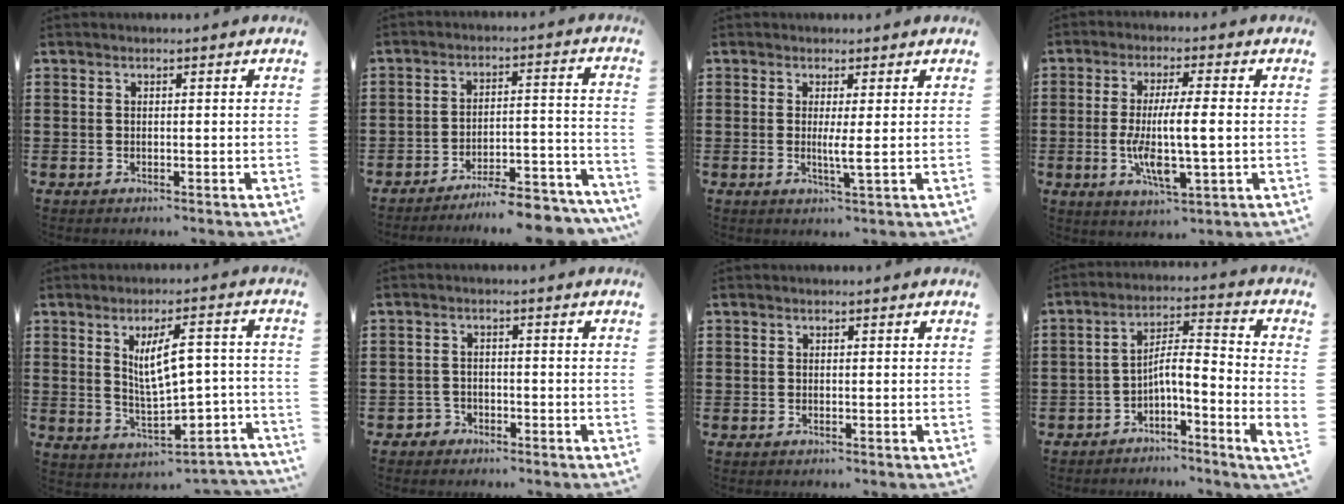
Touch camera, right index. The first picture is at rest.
{"total": 6.8, "force": [-6.5, 0.2, 1.8], "torque": [-0.023, 0.012, -0.126]}
{"total": 2.5, "force": [0.2, -0.3, 2.5], "torque": [-0.038, -0.010, -0.001]}
{"total": 8.7, "force": [-0.7, 1.7, 8.5], "torque": [-0.166, -0.012, -0.016]}
{"total": 7.9, "force": [-0.2, 3.2, 7.2], "torque": [-0.117, 0.005, -0.009]}
{"total": 1.7, "force": [-1.4, 1.0, 0.1], "torque": [-0.009, 0.001, -0.032]}
{"total": 0.0}
{"total": 4.4, "force": [-2.9, -0.2, 3.3], "torque": [-0.069, -0.017, -0.065]}